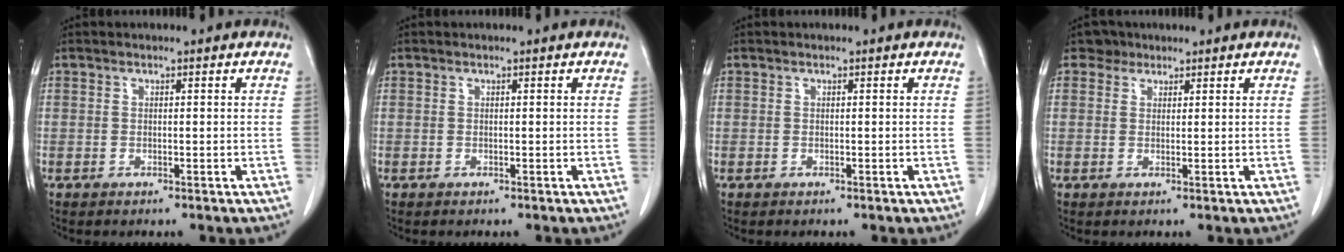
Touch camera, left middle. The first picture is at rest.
{"total": 0.0}
{"total": 0.0}
{"total": 1.9, "force": [1.4, 1.2, -0.2], "torque": [0.005, 0.002, 0.020]}